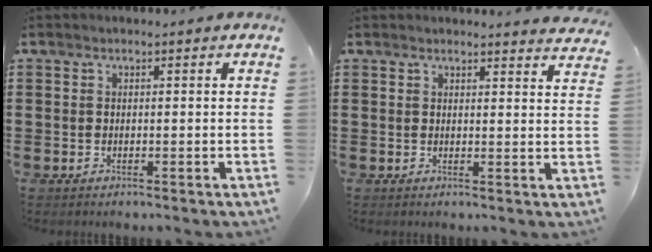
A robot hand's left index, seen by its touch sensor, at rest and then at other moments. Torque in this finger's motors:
{"motor_torque": [0.99, -1.15, 0.08, 0.00]}